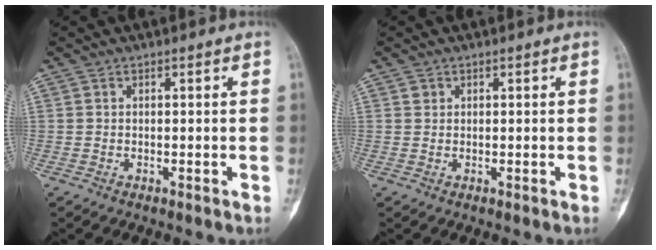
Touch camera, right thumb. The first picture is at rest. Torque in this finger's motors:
{"motor_torque": [-0.31, 0.27, 0.08, -0.13, -0.05]}